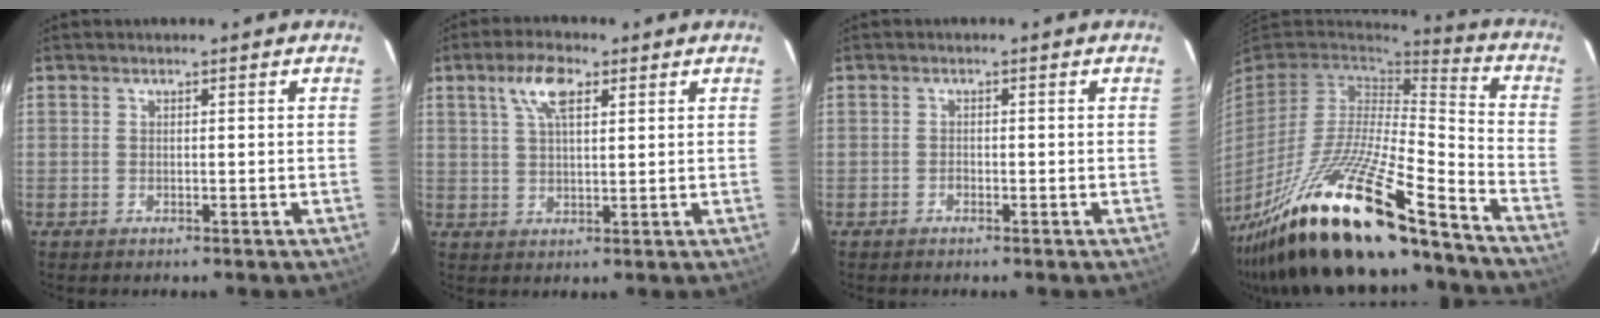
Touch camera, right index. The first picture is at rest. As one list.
[{"total": 6.3, "force": [3.0, 2.5, 5.0], "torque": [-0.094, 0.014, 0.055]}, {"total": 0.7, "force": [-0.5, 0.4, 0.1], "torque": [-0.003, 0.002, -0.010]}, {"total": 27.1, "force": [-19.8, 3.8, 18.1], "torque": [-0.338, -0.054, -0.343]}]